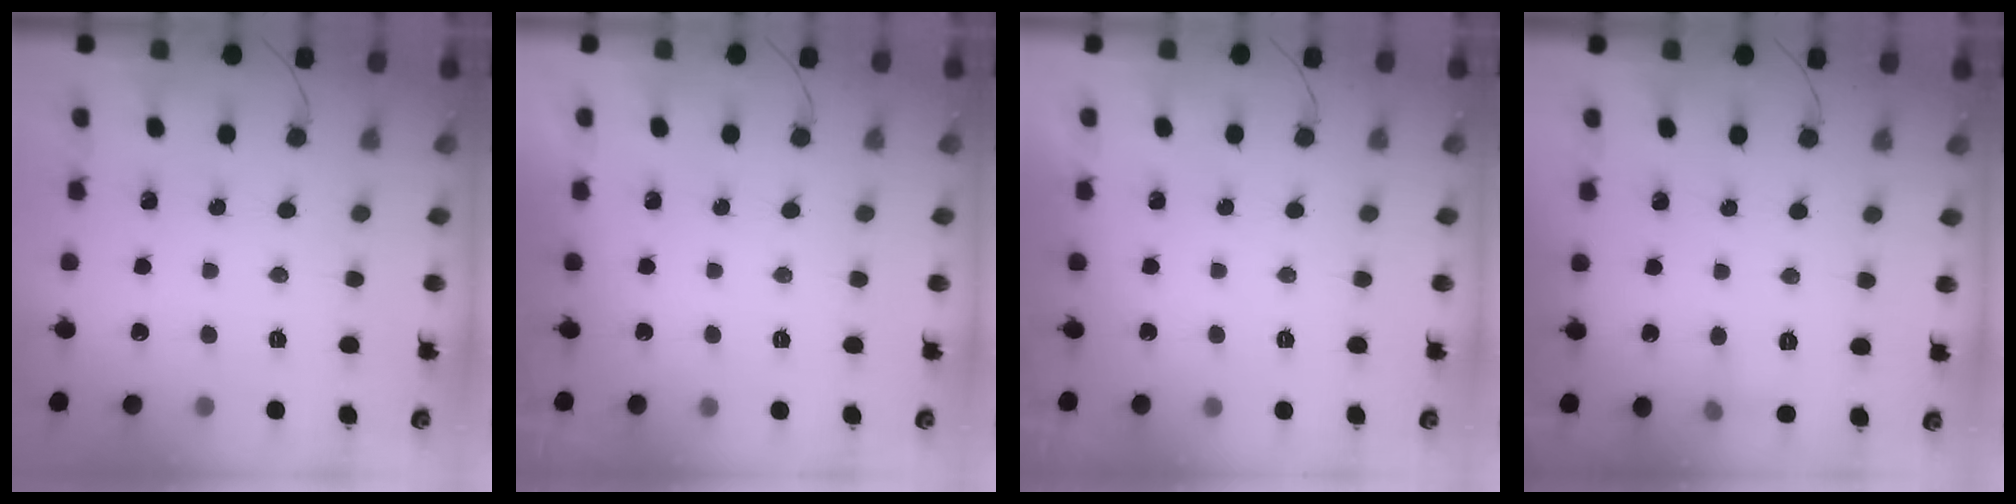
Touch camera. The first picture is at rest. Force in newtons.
{"total": 0.0}
{"total": 0.0}
{"total": 5.1, "press": 4.8, "slide": 1.7}